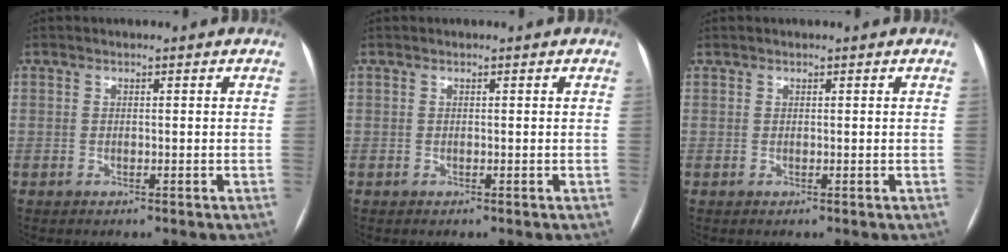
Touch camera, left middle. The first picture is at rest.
{"total": 0.0}
{"total": 0.0}